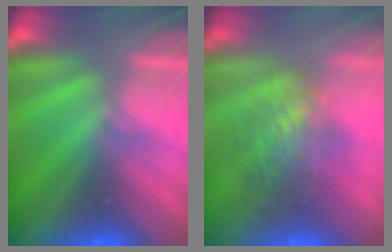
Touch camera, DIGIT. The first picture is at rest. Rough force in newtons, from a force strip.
{"total": 4.5}